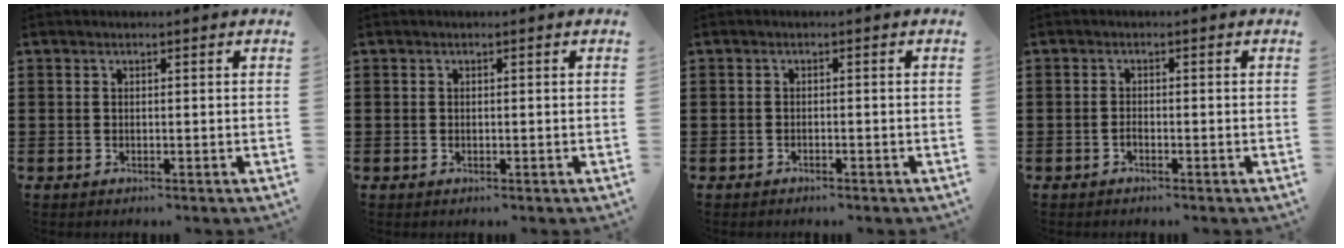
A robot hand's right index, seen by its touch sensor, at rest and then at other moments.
{"total": 0.0}
{"total": 0.8, "force": [-0.7, 0.1, 0.2], "torque": [-0.008, -0.002, -0.014]}
{"total": 0.8, "force": [-0.6, 0.3, 0.4], "torque": [-0.011, -0.003, -0.011]}